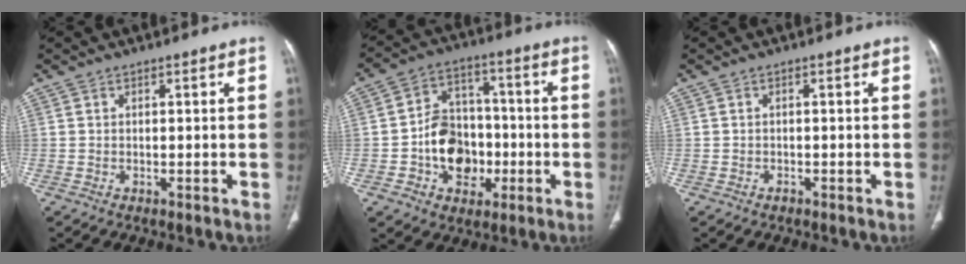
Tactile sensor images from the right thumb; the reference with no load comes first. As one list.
[{"total": 13.2, "force": [-3.0, 10.3, 7.7], "torque": [-0.076, 0.035, -0.049]}, {"total": 0.8, "force": [-0.5, 0.5, 0.3], "torque": [-0.005, 0.003, -0.008]}]